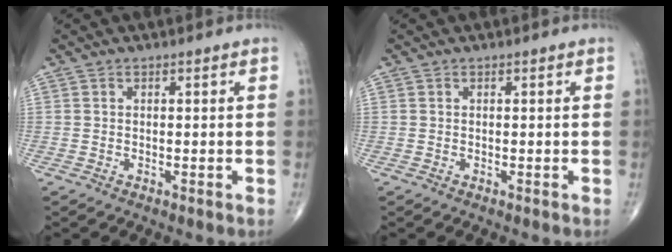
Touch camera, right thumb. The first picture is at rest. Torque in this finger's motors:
{"motor_torque": [0.00, 0.00, 0.00, 0.00, 0.00]}